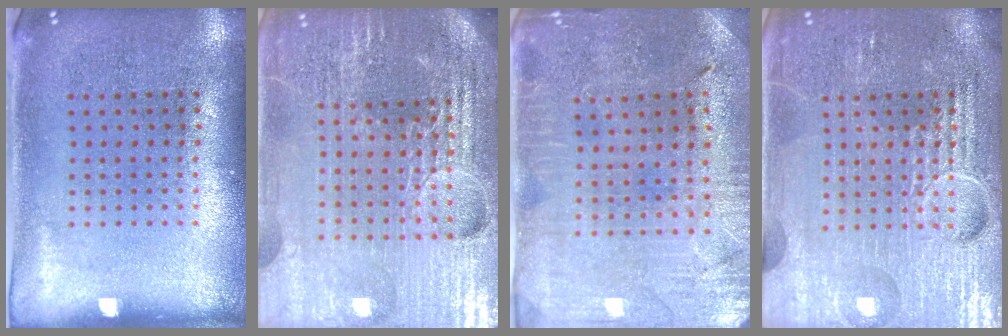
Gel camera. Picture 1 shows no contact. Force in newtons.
{"total": 6.1, "press": 5.4, "slide": 2.7}
{"total": 0.7, "press": 0.6, "slide": 0.3}
{"total": 7.1, "press": 7.0, "slide": 0.8}